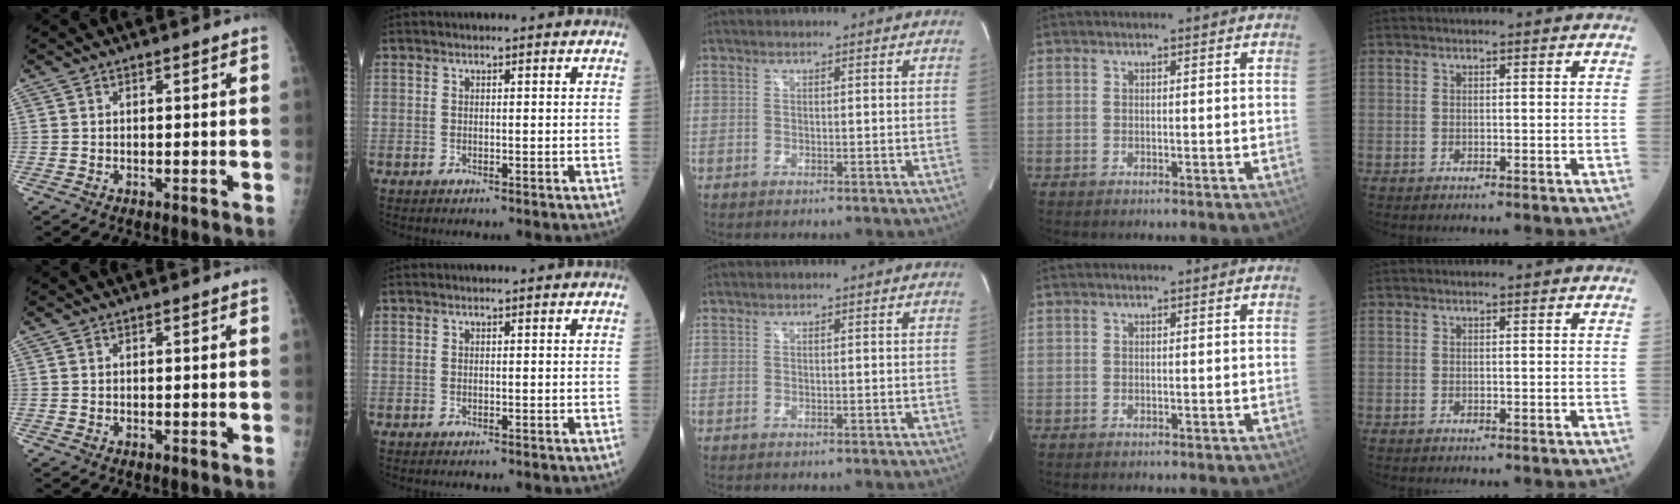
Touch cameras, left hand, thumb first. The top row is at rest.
{}